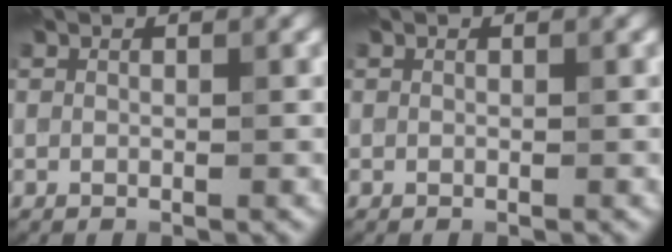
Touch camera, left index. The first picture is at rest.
{"total": 0.0}